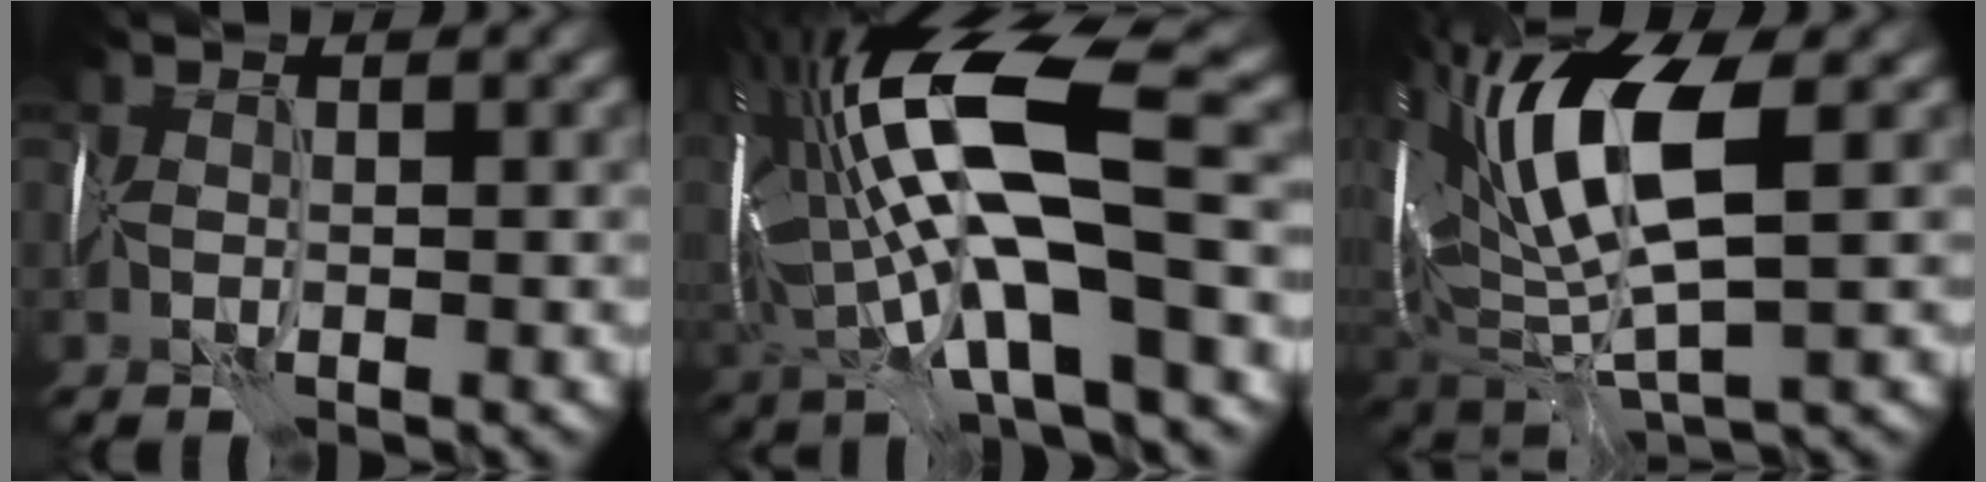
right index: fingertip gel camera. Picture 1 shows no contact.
{"total": 13.7, "force": [0.5, 4.9, 12.8], "torque": [-0.242, 0.020, 0.000]}
{"total": 10.0, "force": [2.3, 4.5, 8.6], "torque": [-0.172, 0.014, 0.037]}